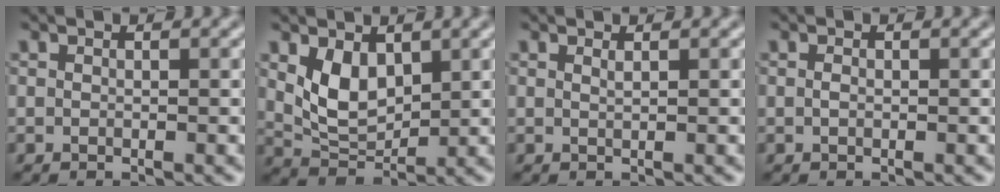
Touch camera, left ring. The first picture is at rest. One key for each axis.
{"total": 4.0, "fx": 1.5, "fy": 2.5, "fz": 2.7, "tx": -0.056, "ty": -0.008, "tz": 0.037}
{"total": 0.6, "fx": 0.4, "fy": 0.1, "fz": 0.4, "tx": -0.003, "ty": -0.001, "tz": 0.007}
{"total": 0.6, "fx": 0.0, "fy": 0.3, "fz": 0.4, "tx": -0.011, "ty": 0.000, "tz": 0.001}